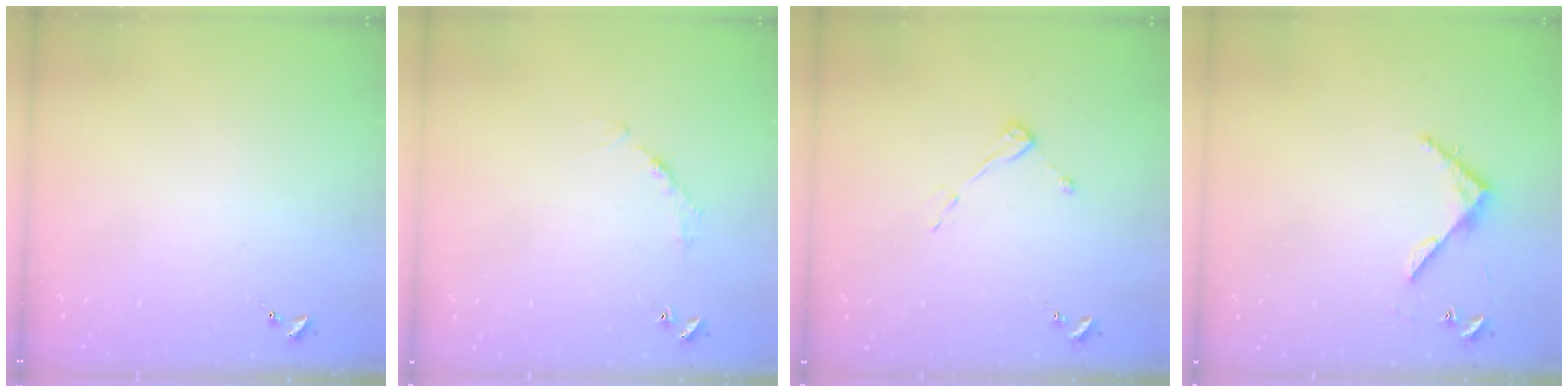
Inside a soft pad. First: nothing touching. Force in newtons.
{"total": 2.7, "press": 2.7, "slide": 0.4}
{"total": 4.2, "press": 4.2, "slide": 0.6}
{"total": 5.0, "press": 5.0, "slide": 0.4}